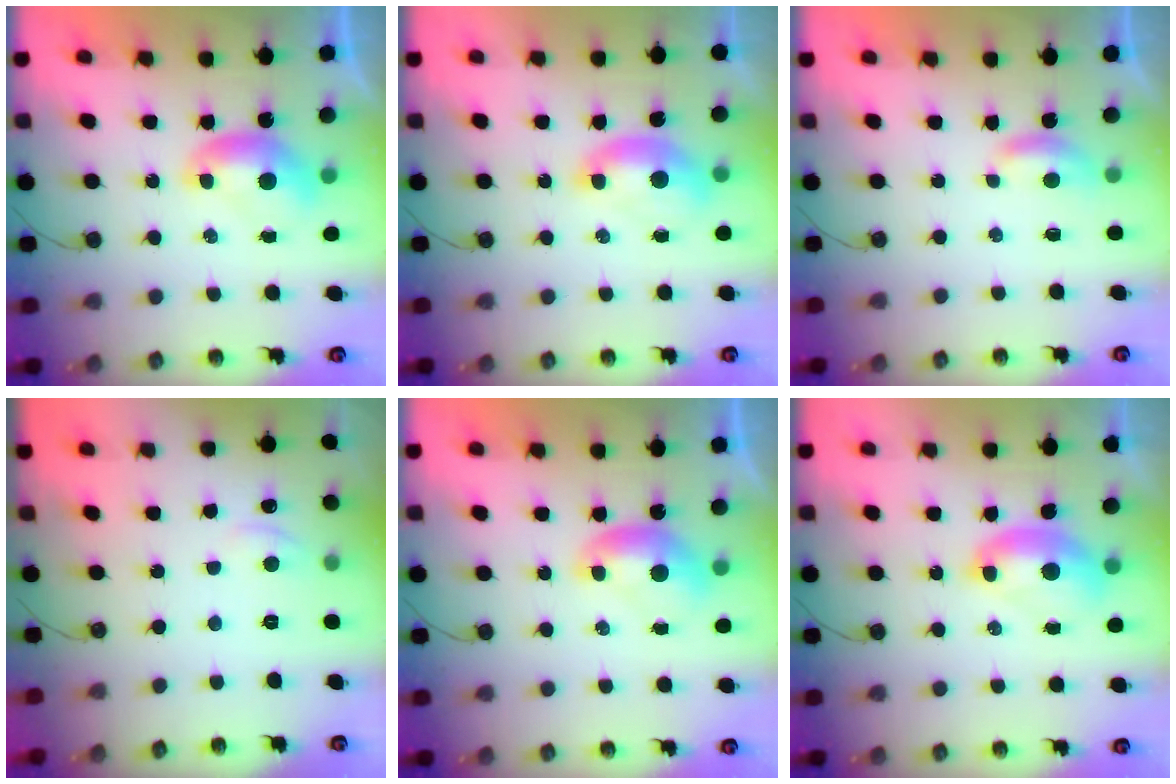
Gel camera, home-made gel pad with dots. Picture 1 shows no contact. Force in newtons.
{"total": 1.6, "press": 1.5, "slide": 0.6}
{"total": 1.9, "press": 1.8, "slide": 0.4}
{"total": 2.1, "press": 2.1, "slide": 0.4}
{"total": 0.0}
{"total": 2.6, "press": 2.5, "slide": 0.5}